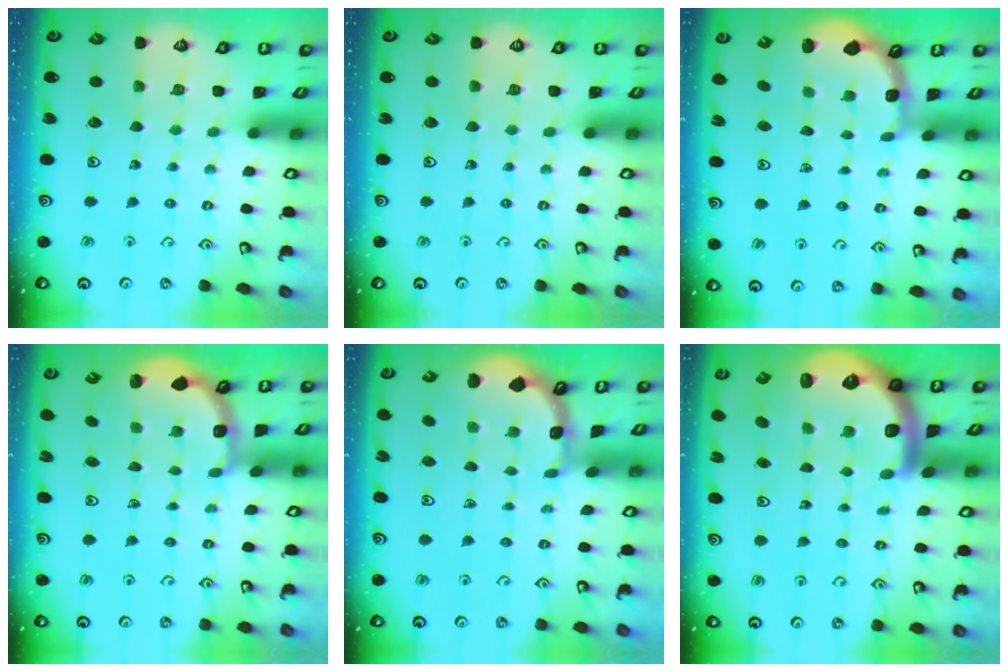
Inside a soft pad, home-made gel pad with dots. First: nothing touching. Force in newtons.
{"total": 0.0}
{"total": 2.5, "press": 2.2, "slide": 1.2}
{"total": 2.7, "press": 2.3, "slide": 1.4}
{"total": 1.6, "press": 1.6, "slide": 0.2}
{"total": 6.2, "press": 6.0, "slide": 1.6}